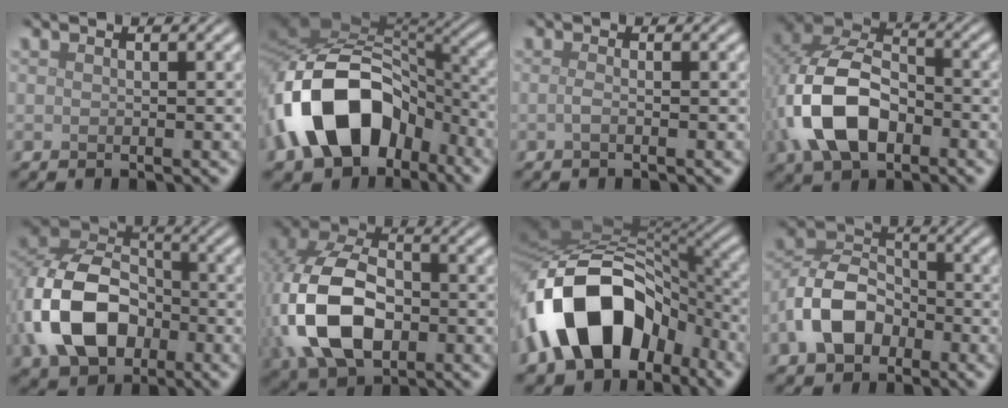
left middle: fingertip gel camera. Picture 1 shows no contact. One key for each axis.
{"total": 15.4, "fx": -5.8, "fy": 10.5, "fz": 9.6, "tx": -0.181, "ty": -0.001, "tz": -0.109}
{"total": 1.0, "fx": -0.3, "fy": 0.3, "fz": 0.9, "tx": -0.015, "ty": -0.001, "tz": -0.009}
{"total": 9.7, "fx": -2.7, "fy": 6.0, "fz": 7.1, "tx": -0.164, "ty": 0.004, "tz": -0.057}
{"total": 10.3, "fx": -2.8, "fy": 7.3, "fz": 6.7, "tx": -0.141, "ty": 0.004, "tz": -0.058}
{"total": 11.1, "fx": -2.3, "fy": 7.4, "fz": 8.0, "tx": -0.188, "ty": -0.008, "tz": -0.052}
{"total": 15.7, "fx": -5.9, "fy": 10.6, "fz": 10.0, "tx": -0.177, "ty": -0.001, "tz": -0.105}
{"total": 6.6, "fx": -2.6, "fy": 4.7, "fz": 4.0, "tx": -0.080, "ty": 0.008, "tz": -0.059}